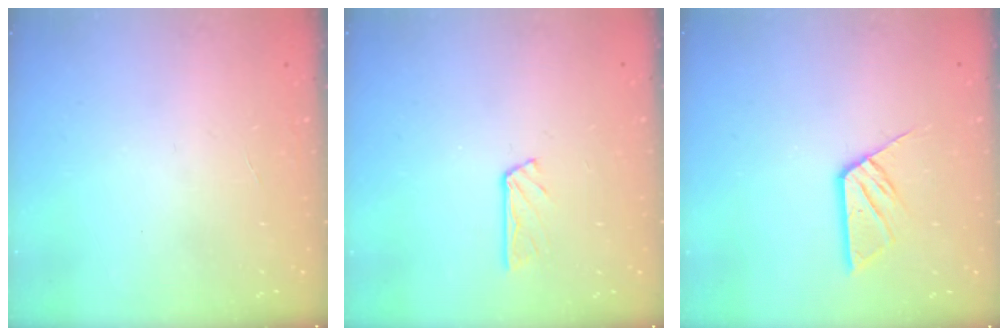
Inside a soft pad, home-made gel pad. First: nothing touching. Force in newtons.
{"total": 3.2, "press": 3.2, "slide": 0.3}
{"total": 9.5, "press": 9.5, "slide": 0.5}